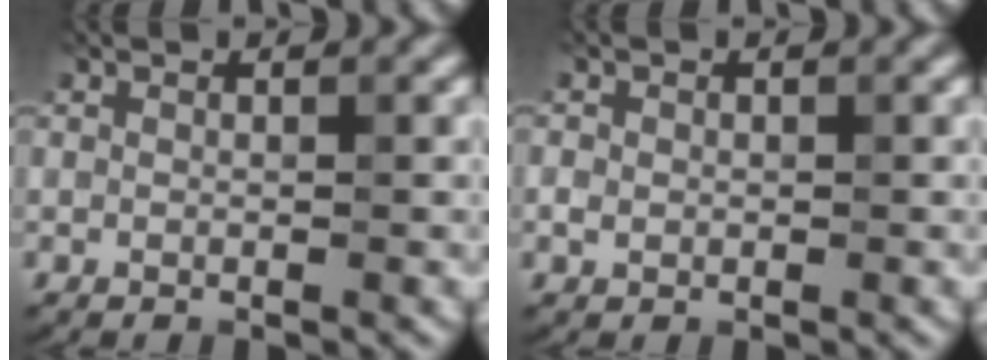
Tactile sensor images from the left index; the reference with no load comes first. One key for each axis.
{"total": 1.1, "fx": -0.1, "fy": 1.0, "fz": 0.4, "tx": -0.006, "ty": -0.002, "tz": -0.004}